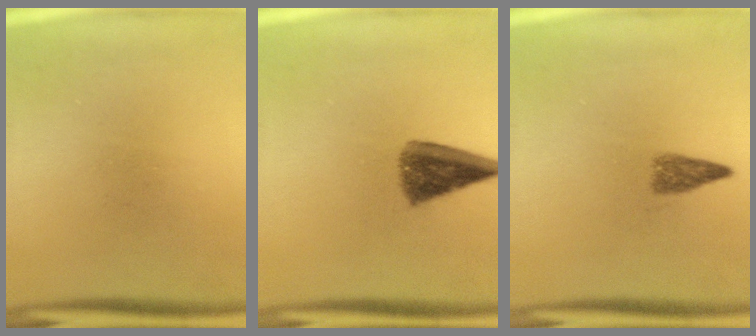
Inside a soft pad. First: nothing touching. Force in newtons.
{"total": 7.3}
{"total": 2.3}